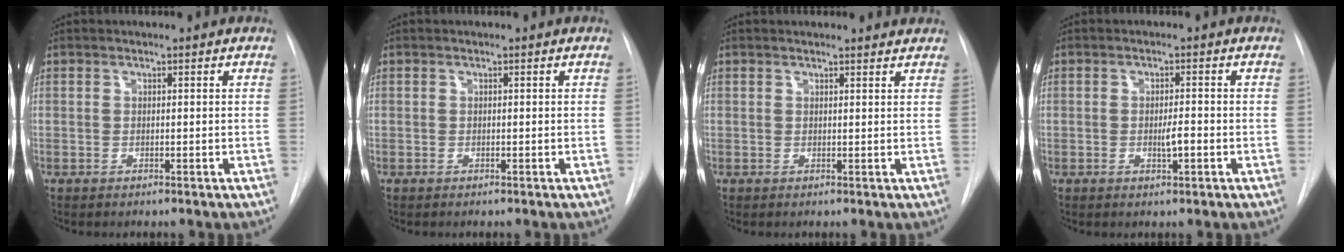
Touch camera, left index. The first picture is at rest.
{"total": 0.0}
{"total": 4.4, "force": [4.3, 0.6, 0.6], "torque": [-0.008, 0.008, 0.039]}
{"total": 2.2, "force": [-0.6, 0.4, 2.1], "torque": [-0.039, -0.001, -0.008]}